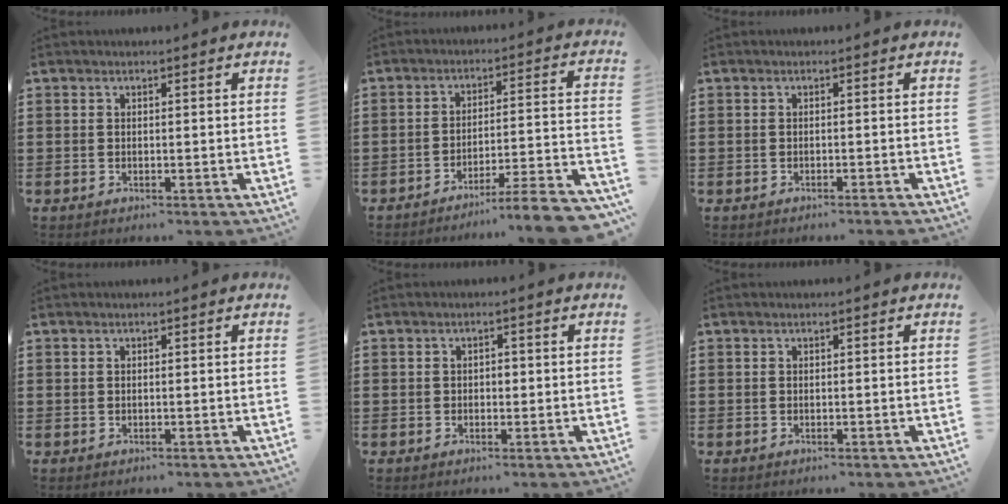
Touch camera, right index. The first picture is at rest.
{"total": 6.4, "force": [-5.5, -0.6, 3.3], "torque": [-0.047, -0.014, -0.108]}
{"total": 0.7, "force": [-0.6, -0.2, 0.2], "torque": [-0.004, -0.002, -0.012]}
{"total": 0.0}
{"total": 0.9, "force": [-0.1, 0.5, 0.7], "torque": [-0.015, 0.001, -0.003]}
{"total": 0.0}